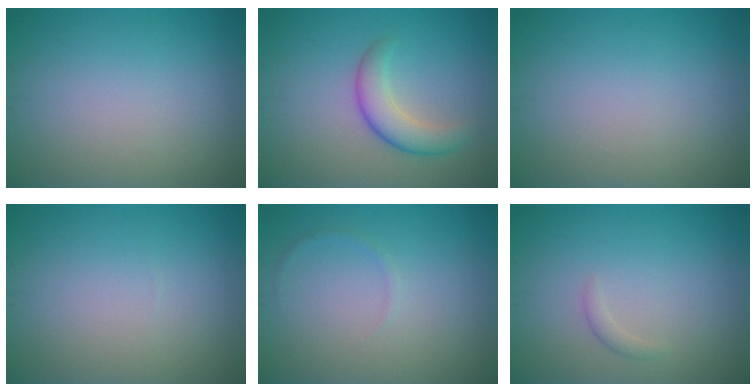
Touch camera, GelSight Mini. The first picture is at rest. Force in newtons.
{"total": 3.5, "press": 3.5, "slide": 0.1}
{"total": 0.0}
{"total": 0.0}
{"total": 0.5, "press": 0.5, "slide": 0.0}
{"total": 0.8, "press": 0.8, "slide": 0.0}